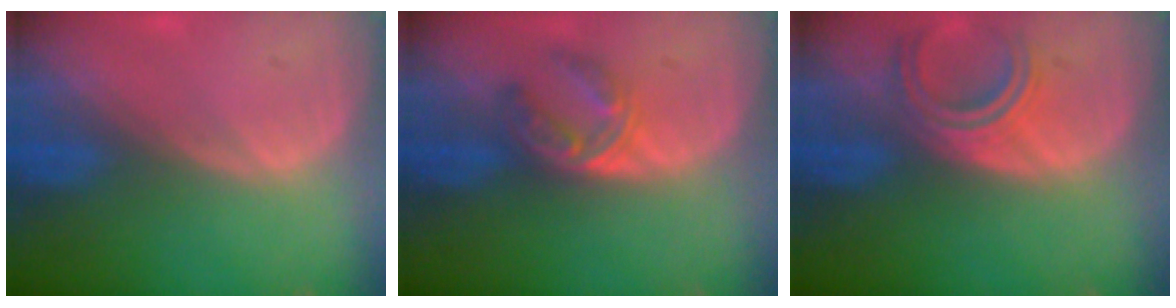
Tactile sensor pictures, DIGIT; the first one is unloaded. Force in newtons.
{"total": 5.7, "press": 4.7, "slide": 3.2}
{"total": 5.2, "press": 5.0, "slide": 1.4}